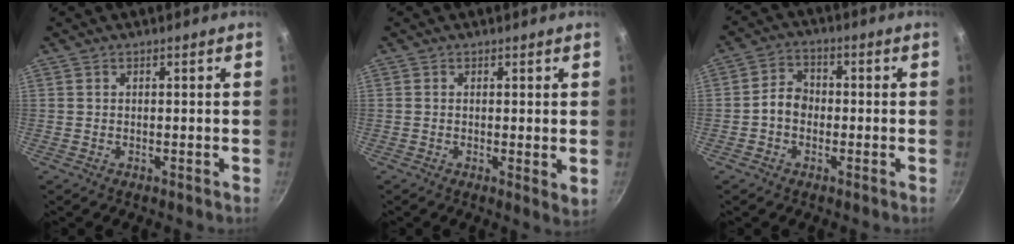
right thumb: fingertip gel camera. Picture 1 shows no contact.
{"total": 2.7, "force": [0.3, 0.7, 2.6], "torque": [-0.037, -0.010, 0.002]}
{"total": 4.9, "force": [-0.9, 4.0, 2.8], "torque": [-0.024, 0.020, -0.026]}